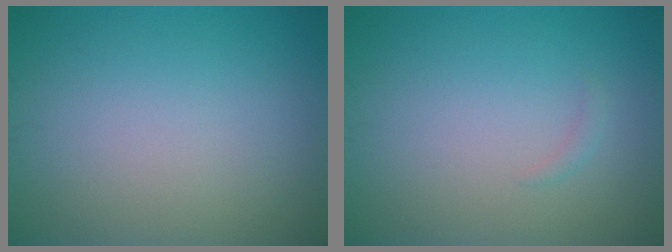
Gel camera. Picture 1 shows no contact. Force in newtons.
{"total": 0.6, "press": 0.6, "slide": 0.1}